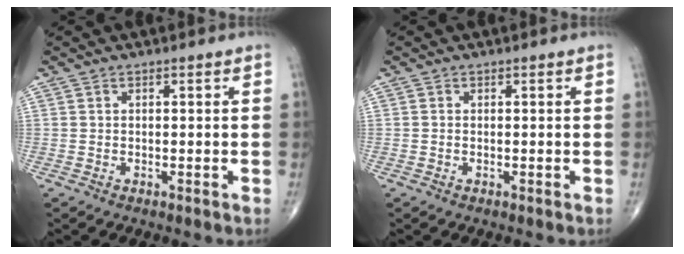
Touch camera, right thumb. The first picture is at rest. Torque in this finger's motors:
{"motor_torque": [-0.45, -0.03, -0.35, -0.26, -0.03]}